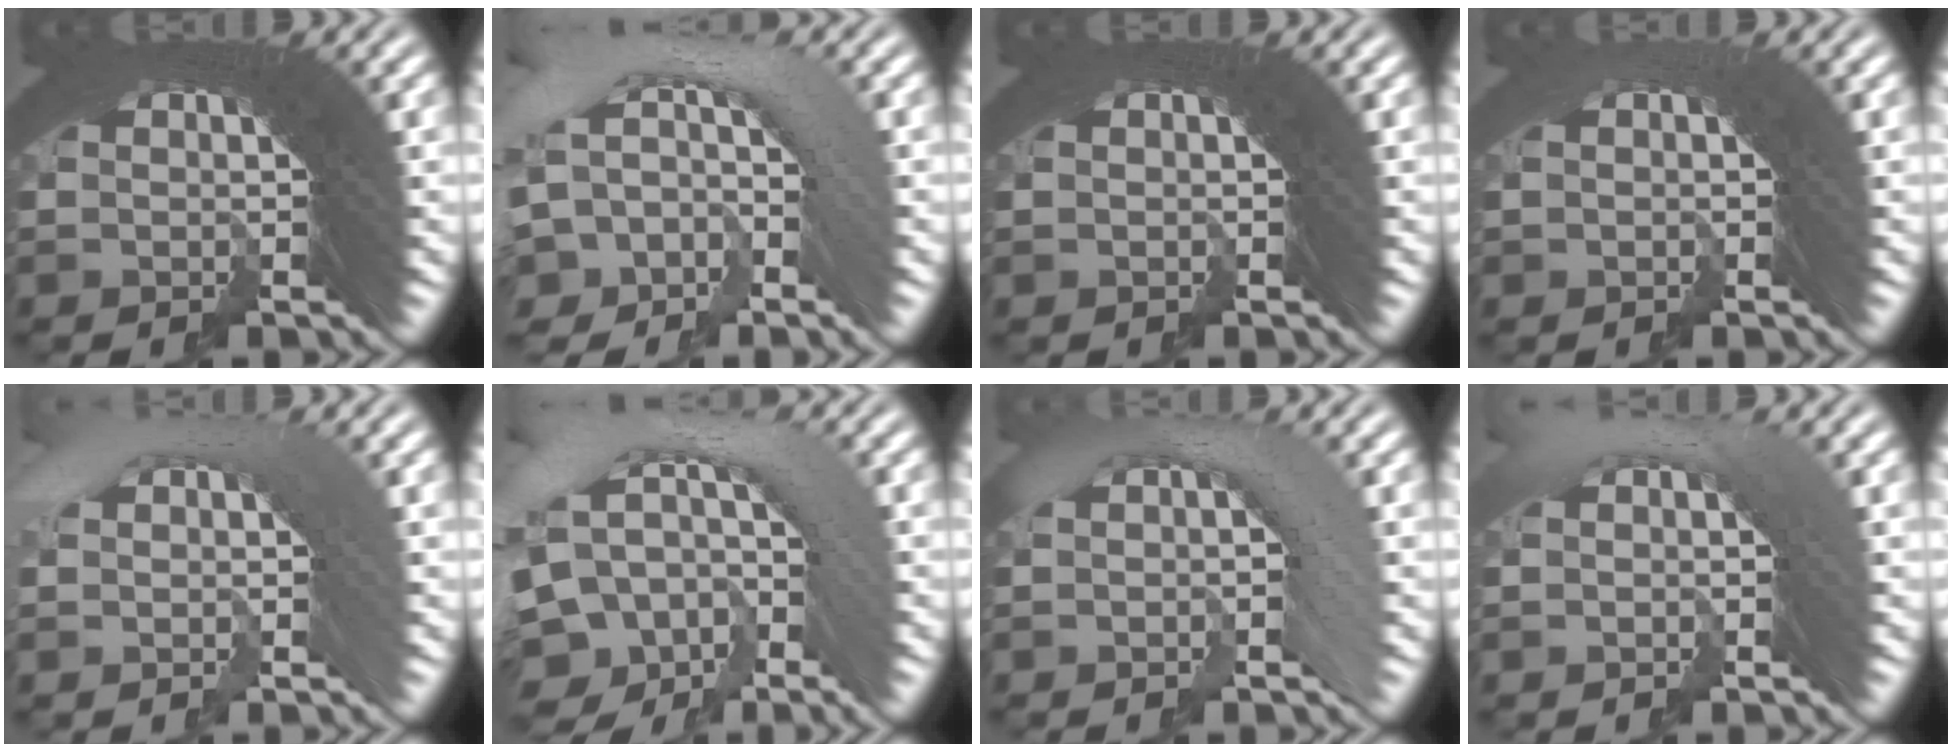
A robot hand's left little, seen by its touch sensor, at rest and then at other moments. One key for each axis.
{"total": 7.6, "fx": -0.6, "fy": 5.5, "fz": 5.1, "tx": -0.096, "ty": 0.021, "tz": -0.031}
{"total": 0.0}
{"total": 1.2, "fx": -0.8, "fy": -0.3, "fz": -0.9, "tx": 0.022, "ty": 0.004, "tz": -0.012}
{"total": 1.9, "fx": 0.8, "fy": 0.4, "fz": 1.7, "tx": -0.020, "ty": 0.033, "tz": 0.010}
{"total": 9.9, "fx": -1.4, "fy": 7.4, "fz": 6.4, "tx": -0.134, "ty": 0.007, "tz": -0.037}
{"total": 1.9, "fx": 0.4, "fy": -0.1, "fz": 1.8, "tx": -0.012, "ty": 0.022, "tz": 0.004}
{"total": 1.4, "fx": 0.8, "fy": -0.2, "fz": 1.1, "tx": -0.004, "ty": 0.032, "tz": 0.006}